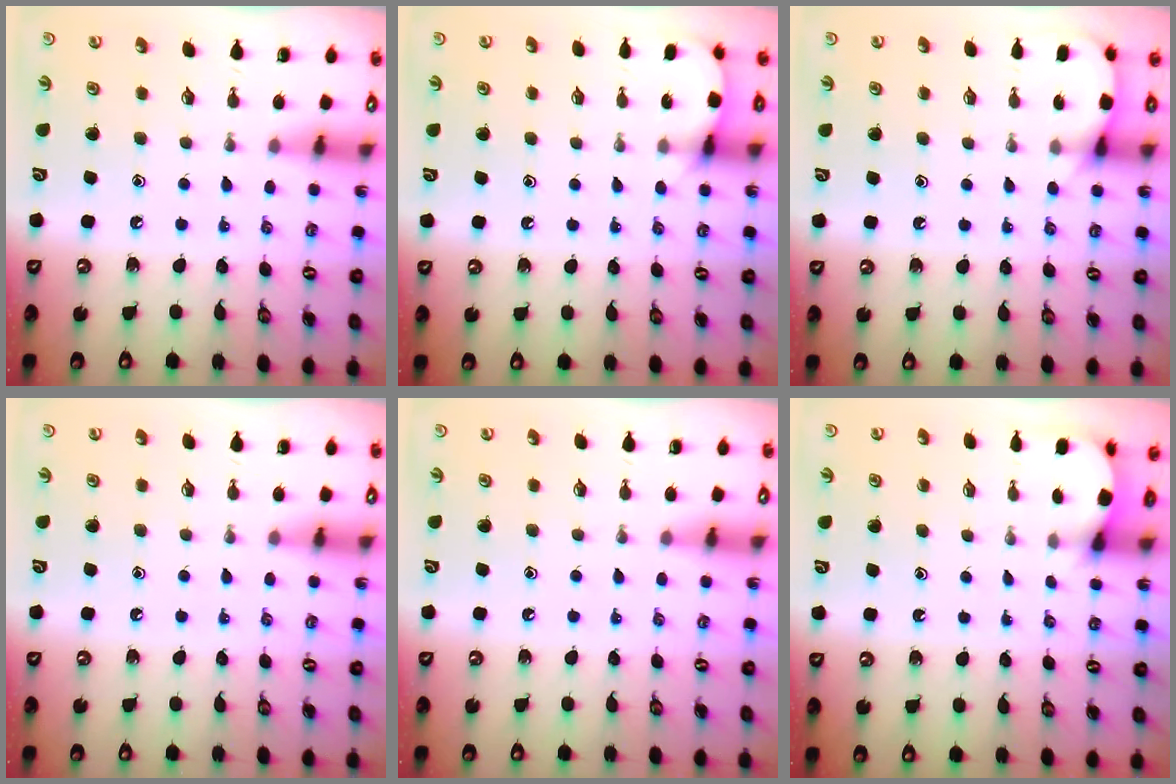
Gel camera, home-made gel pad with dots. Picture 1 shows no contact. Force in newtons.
{"total": 3.9, "press": 3.9, "slide": 0.3}
{"total": 5.7, "press": 5.7, "slide": 0.4}
{"total": 0.0}
{"total": 0.0}
{"total": 2.8, "press": 2.8, "slide": 0.3}